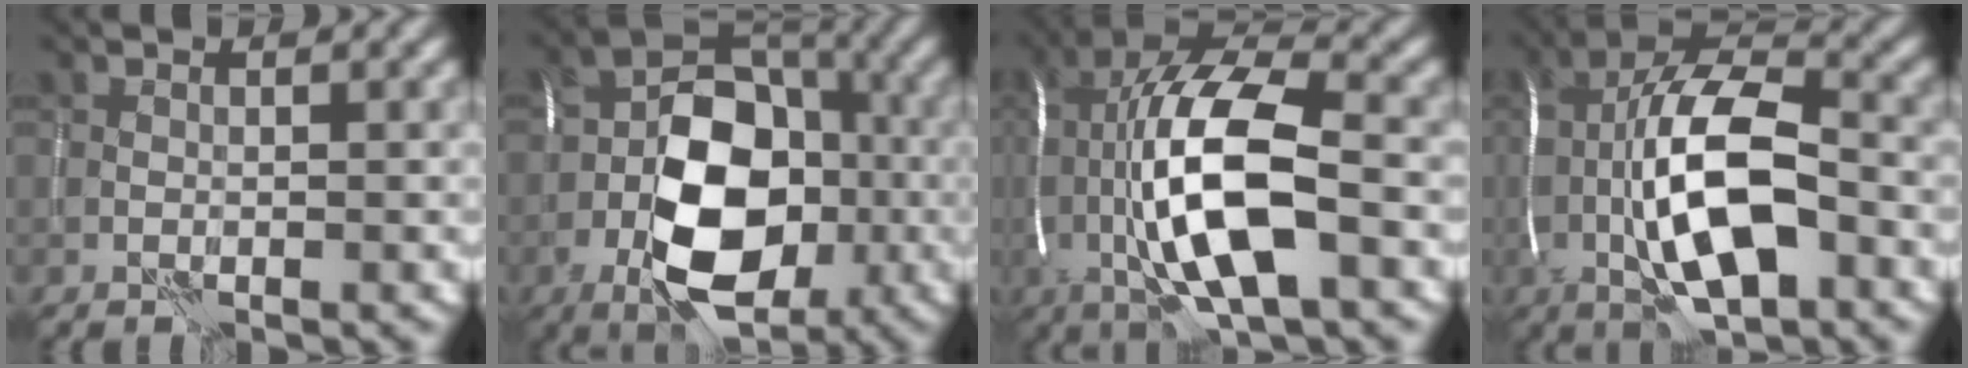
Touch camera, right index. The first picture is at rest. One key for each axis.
{"total": 11.9, "fx": -3.7, "fy": 7.4, "fz": 8.6, "tx": -0.143, "ty": 0.001, "tz": -0.070}
{"total": 13.3, "fx": -2.0, "fy": 5.2, "fz": 12.1, "tx": -0.229, "ty": 0.020, "tz": -0.048}
{"total": 12.1, "fx": -2.1, "fy": 5.3, "fz": 10.7, "tx": -0.193, "ty": 0.016, "tz": -0.049}